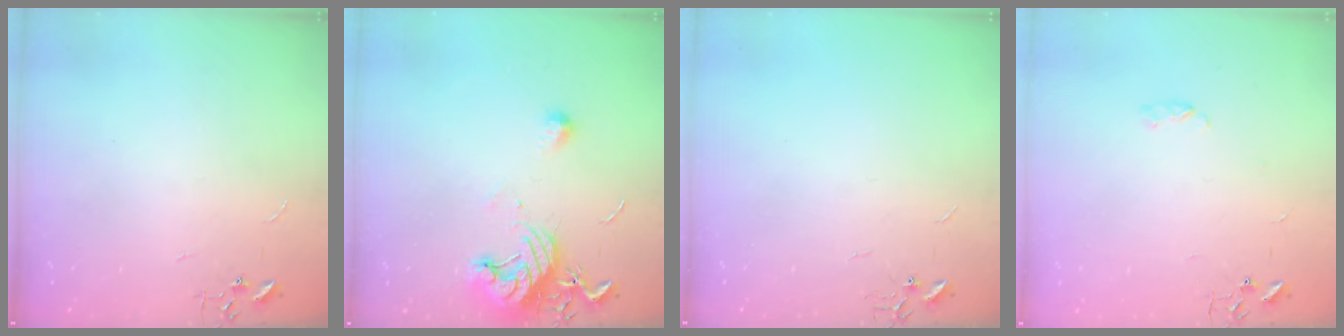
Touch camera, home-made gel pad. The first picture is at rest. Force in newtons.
{"total": 12.4, "press": 12.4, "slide": 0.4}
{"total": 0.0}
{"total": 4.1, "press": 3.9, "slide": 1.2}